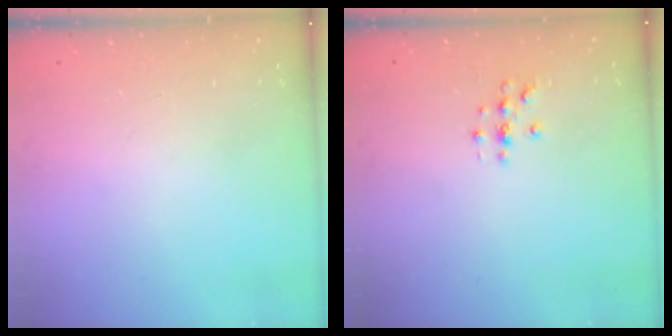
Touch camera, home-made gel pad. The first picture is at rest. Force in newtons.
{"total": 2.0, "press": 2.0, "slide": 0.2}